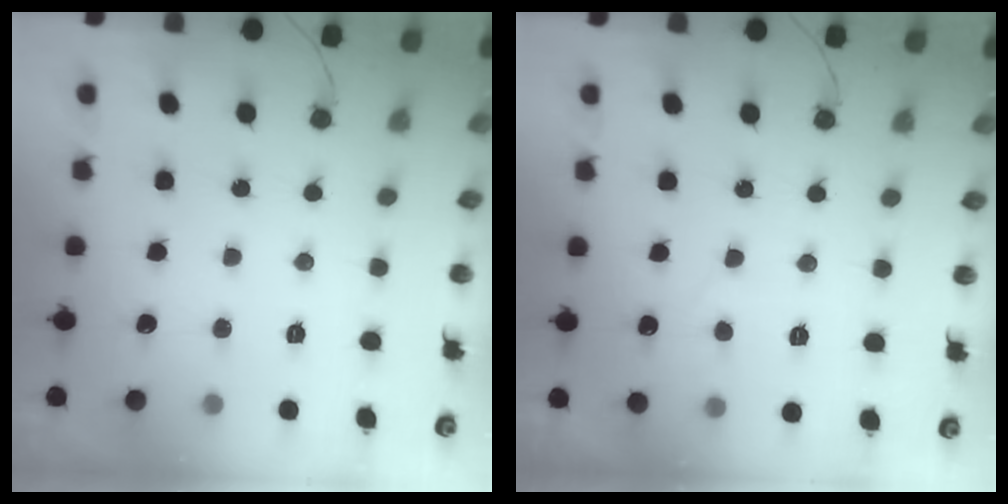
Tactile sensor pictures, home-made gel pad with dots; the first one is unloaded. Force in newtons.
{"total": 5.4, "press": 5.4, "slide": 0.5}